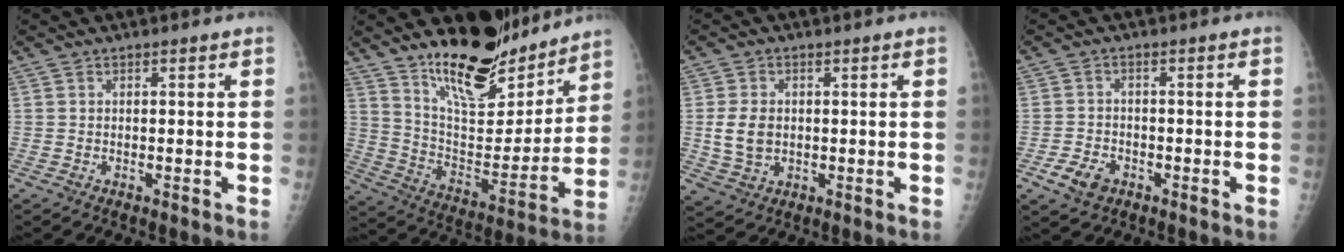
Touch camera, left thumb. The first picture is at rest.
{"total": 19.4, "force": [15.7, 6.7, 9.3], "torque": [-0.095, -0.114, 0.266]}
{"total": 6.4, "force": [0.1, 4.8, 4.2], "torque": [-0.071, -0.005, 0.012]}
{"total": 4.6, "force": [-2.3, 3.3, 2.3], "torque": [-0.036, 0.007, -0.036]}